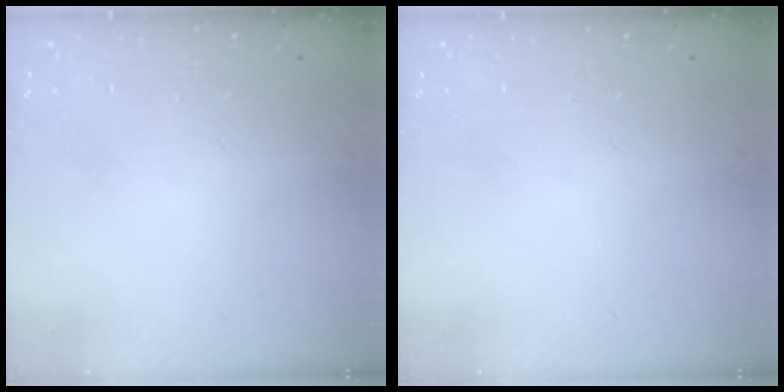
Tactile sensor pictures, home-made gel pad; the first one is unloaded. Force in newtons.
{"total": 0.0}